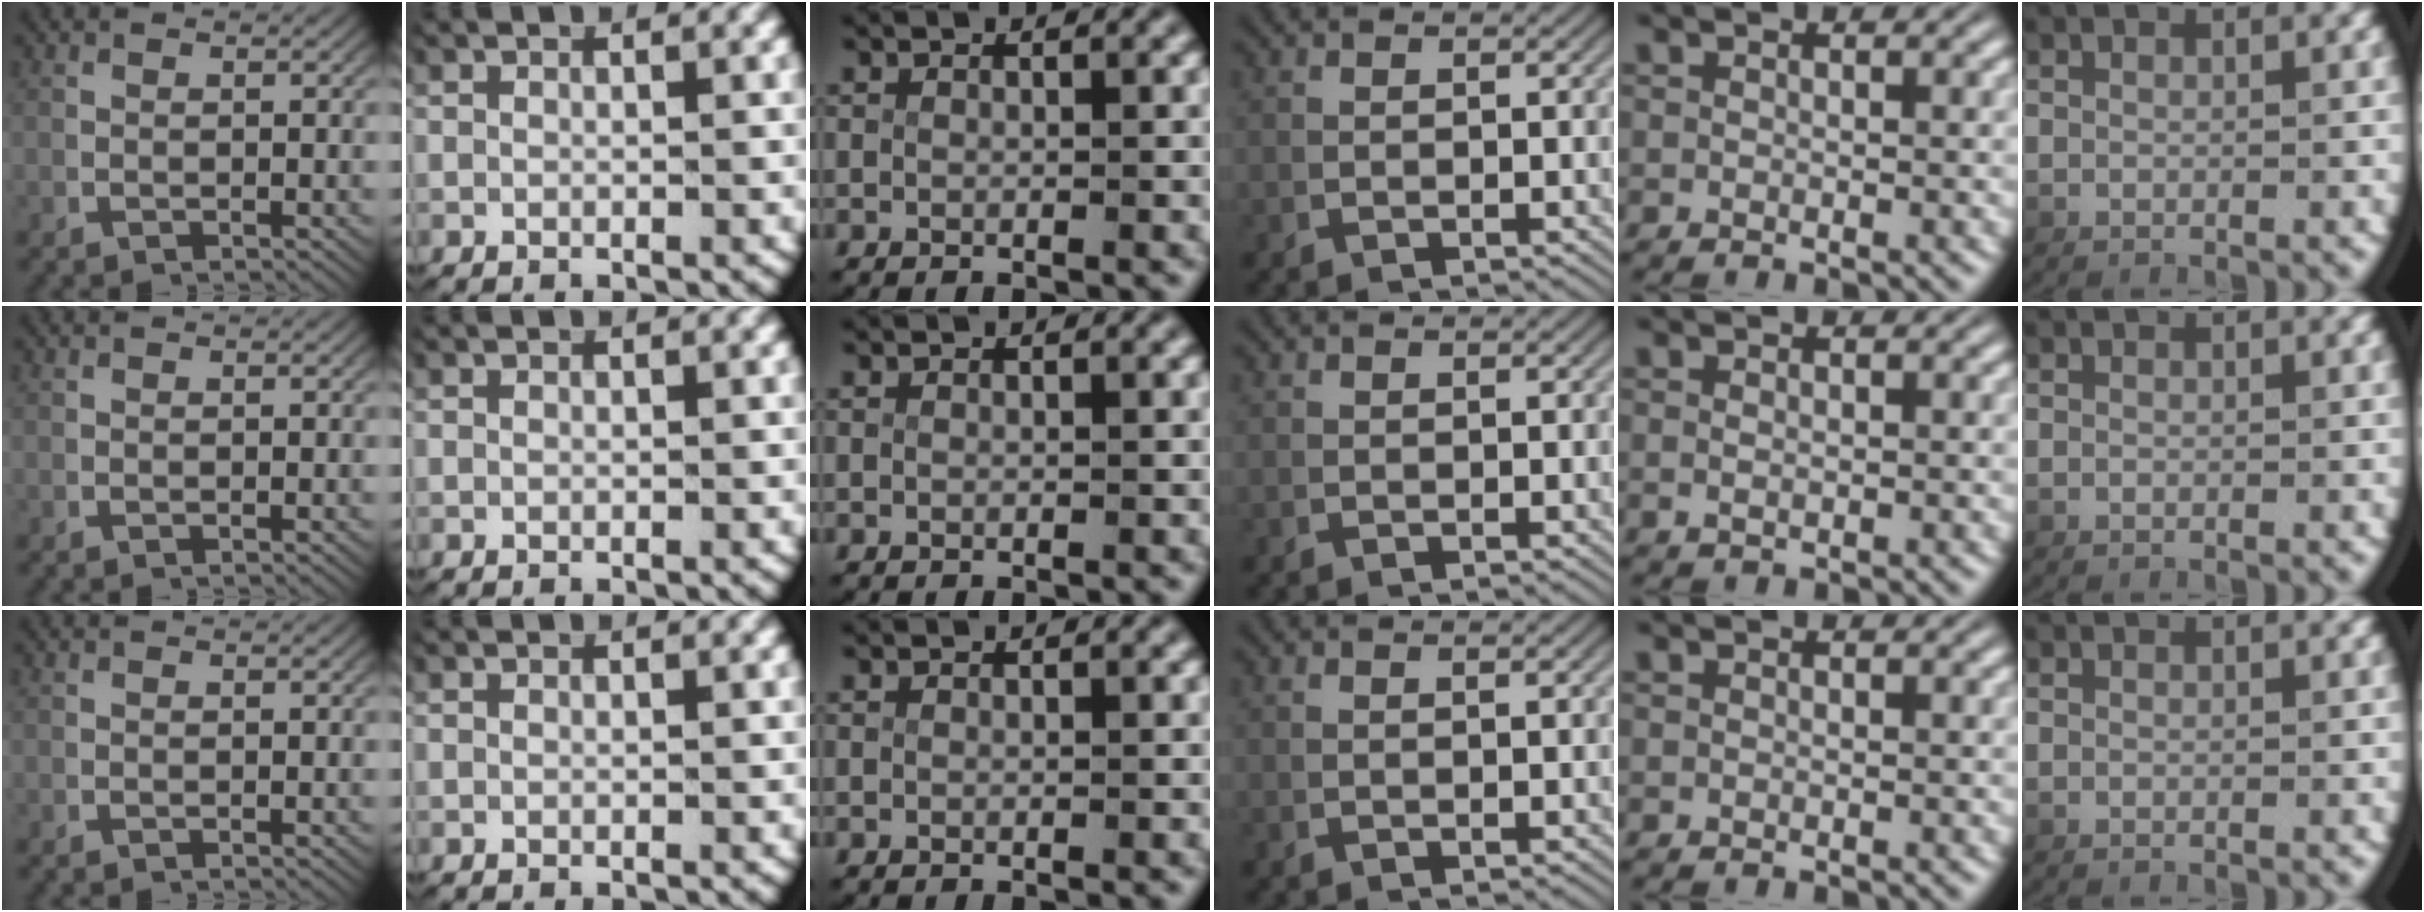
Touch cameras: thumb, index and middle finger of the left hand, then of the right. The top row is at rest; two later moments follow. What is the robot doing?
{"motion": "lift_and_place", "object": "coat"}